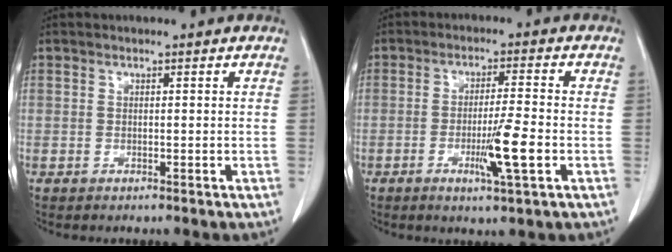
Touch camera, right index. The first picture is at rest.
{"total": 7.0, "force": [-2.2, -0.1, 6.7], "torque": [-0.114, -0.012, -0.038]}